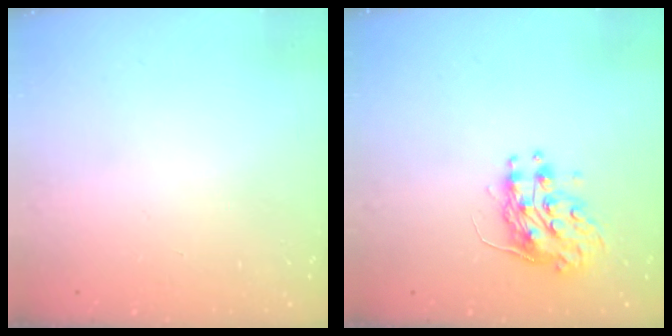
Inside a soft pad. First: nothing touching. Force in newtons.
{"total": 9.2, "press": 9.2, "slide": 0.7}